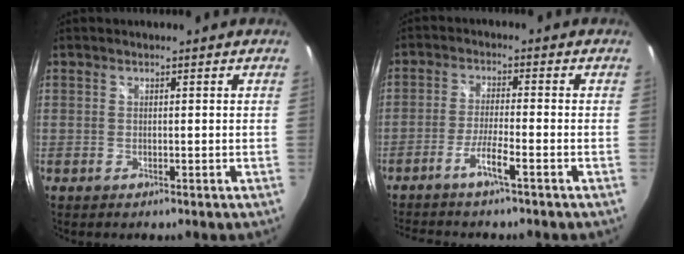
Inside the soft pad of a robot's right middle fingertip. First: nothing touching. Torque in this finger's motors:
{"motor_torque": [1.08, -1.06, 0.10, 0.06]}